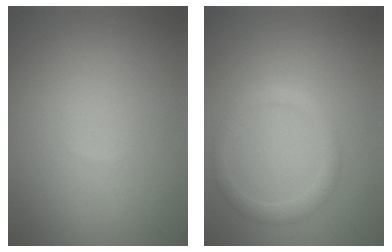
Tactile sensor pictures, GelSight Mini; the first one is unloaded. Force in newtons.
{"total": 1.6, "press": 1.6, "slide": 0.1}